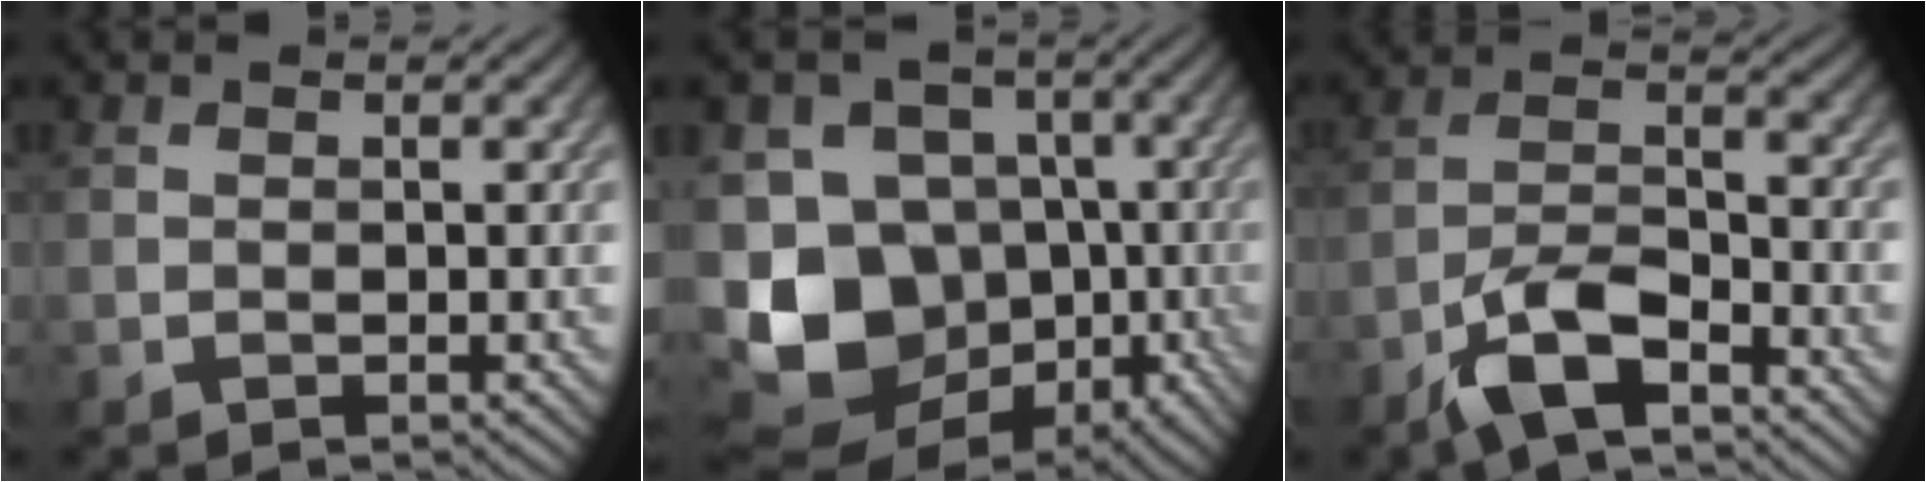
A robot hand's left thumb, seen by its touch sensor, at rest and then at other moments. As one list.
[{"total": 14.5, "force": [-4.9, 11.0, 8.0], "torque": [-0.180, -0.022, -0.090]}, {"total": 8.0, "force": [-5.6, 2.4, 5.1], "torque": [-0.099, 0.001, -0.120]}]